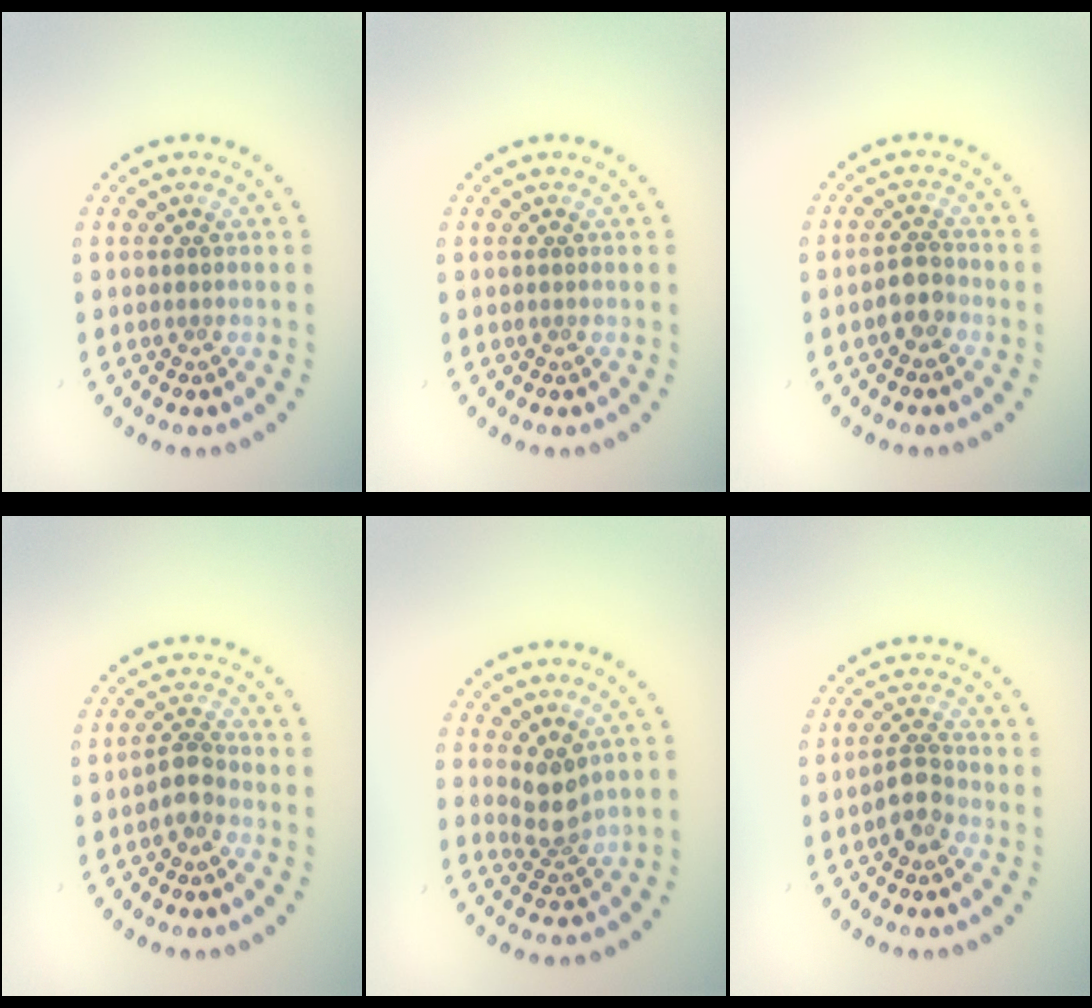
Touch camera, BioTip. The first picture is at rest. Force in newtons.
{"total": 0.0}
{"total": 2.1, "press": 1.8, "slide": 1.0}
{"total": 1.9, "press": 1.5, "slide": 1.1}
{"total": 2.7, "press": 2.2, "slide": 1.6}
{"total": 2.0, "press": 1.7, "slide": 1.1}